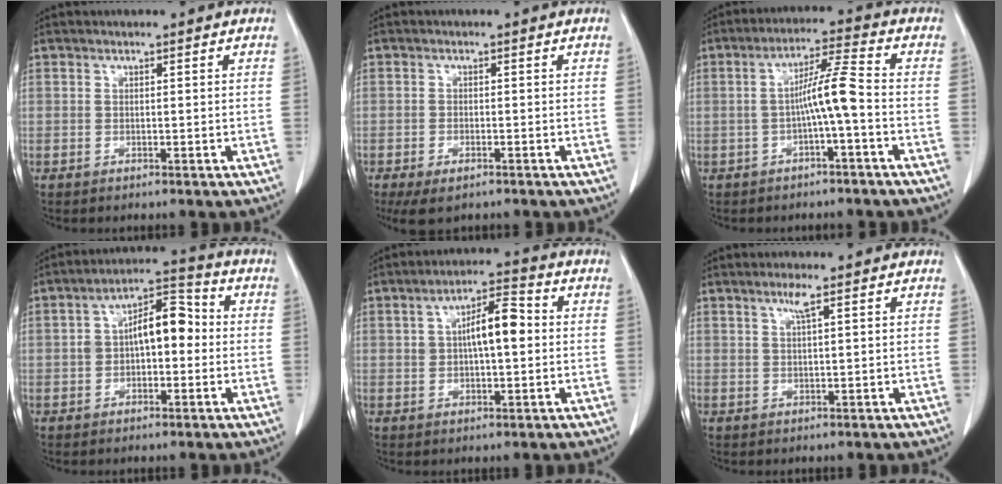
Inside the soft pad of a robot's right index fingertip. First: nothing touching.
{"total": 4.4, "force": [-2.9, 1.7, 2.8], "torque": [-0.051, -0.008, -0.045]}
{"total": 6.4, "force": [-1.3, -0.4, 6.3], "torque": [-0.112, 0.018, -0.022]}
{"total": 8.9, "force": [0.1, 4.1, 7.9], "torque": [-0.138, 0.044, -0.001]}
{"total": 7.6, "force": [0.9, 2.4, 7.2], "torque": [-0.122, 0.022, 0.014]}
{"total": 2.2, "force": [1.3, -0.2, 1.8], "torque": [-0.038, 0.004, 0.025]}